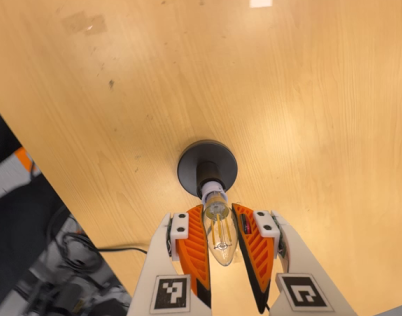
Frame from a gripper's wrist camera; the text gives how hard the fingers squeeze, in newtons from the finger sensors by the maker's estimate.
{"total": 15.0, "left": 14.1, "right": 15.8}